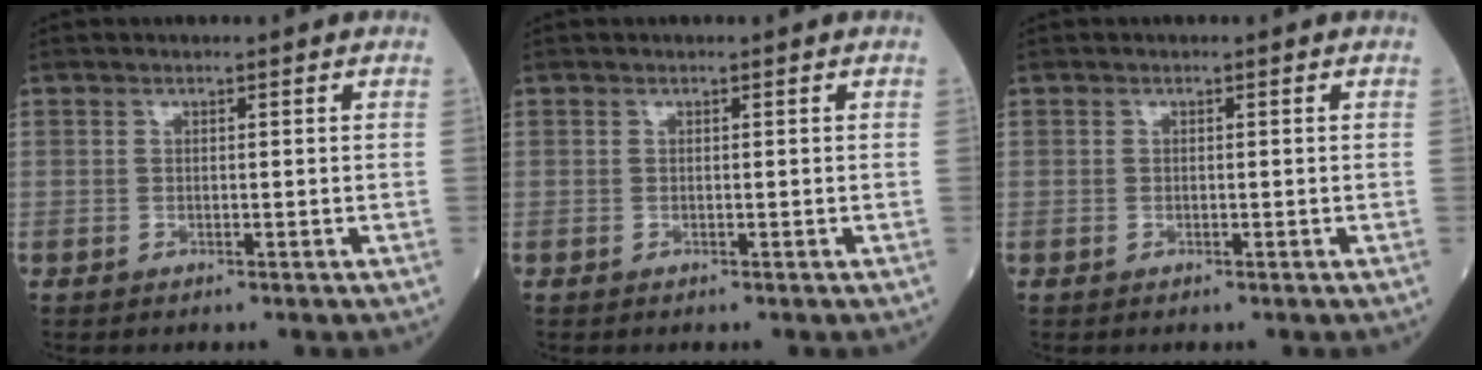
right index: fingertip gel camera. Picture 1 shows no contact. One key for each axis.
{"total": 0.0}
{"total": 0.0}